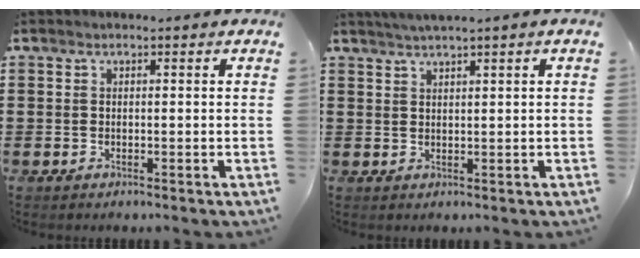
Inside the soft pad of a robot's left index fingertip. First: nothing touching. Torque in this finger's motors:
{"motor_torque": [0.22, -0.26, 0.34, 0.10]}